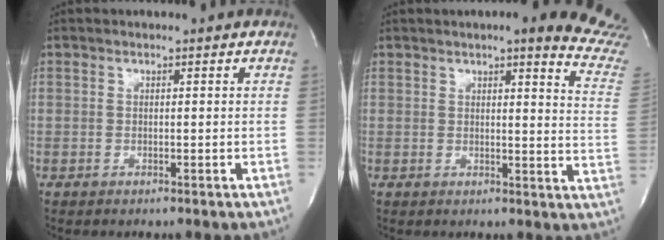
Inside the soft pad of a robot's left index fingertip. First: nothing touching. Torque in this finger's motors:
{"motor_torque": [-0.52, -0.53, 0.39, 0.06]}